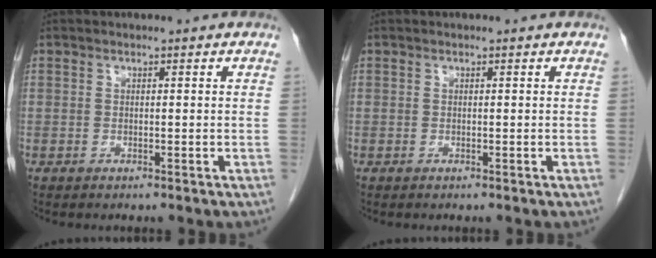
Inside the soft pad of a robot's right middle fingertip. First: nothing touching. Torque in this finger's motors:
{"motor_torque": [0.00, 0.00, 0.00, 0.00]}